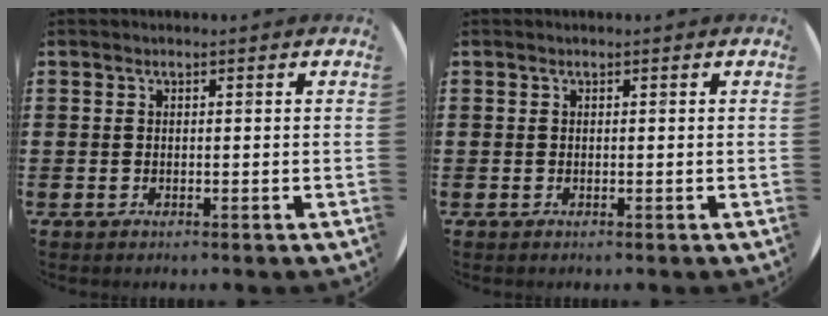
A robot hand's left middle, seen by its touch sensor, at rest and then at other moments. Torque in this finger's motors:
{"motor_torque": [-0.01, 0.00, 0.00, 0.00]}